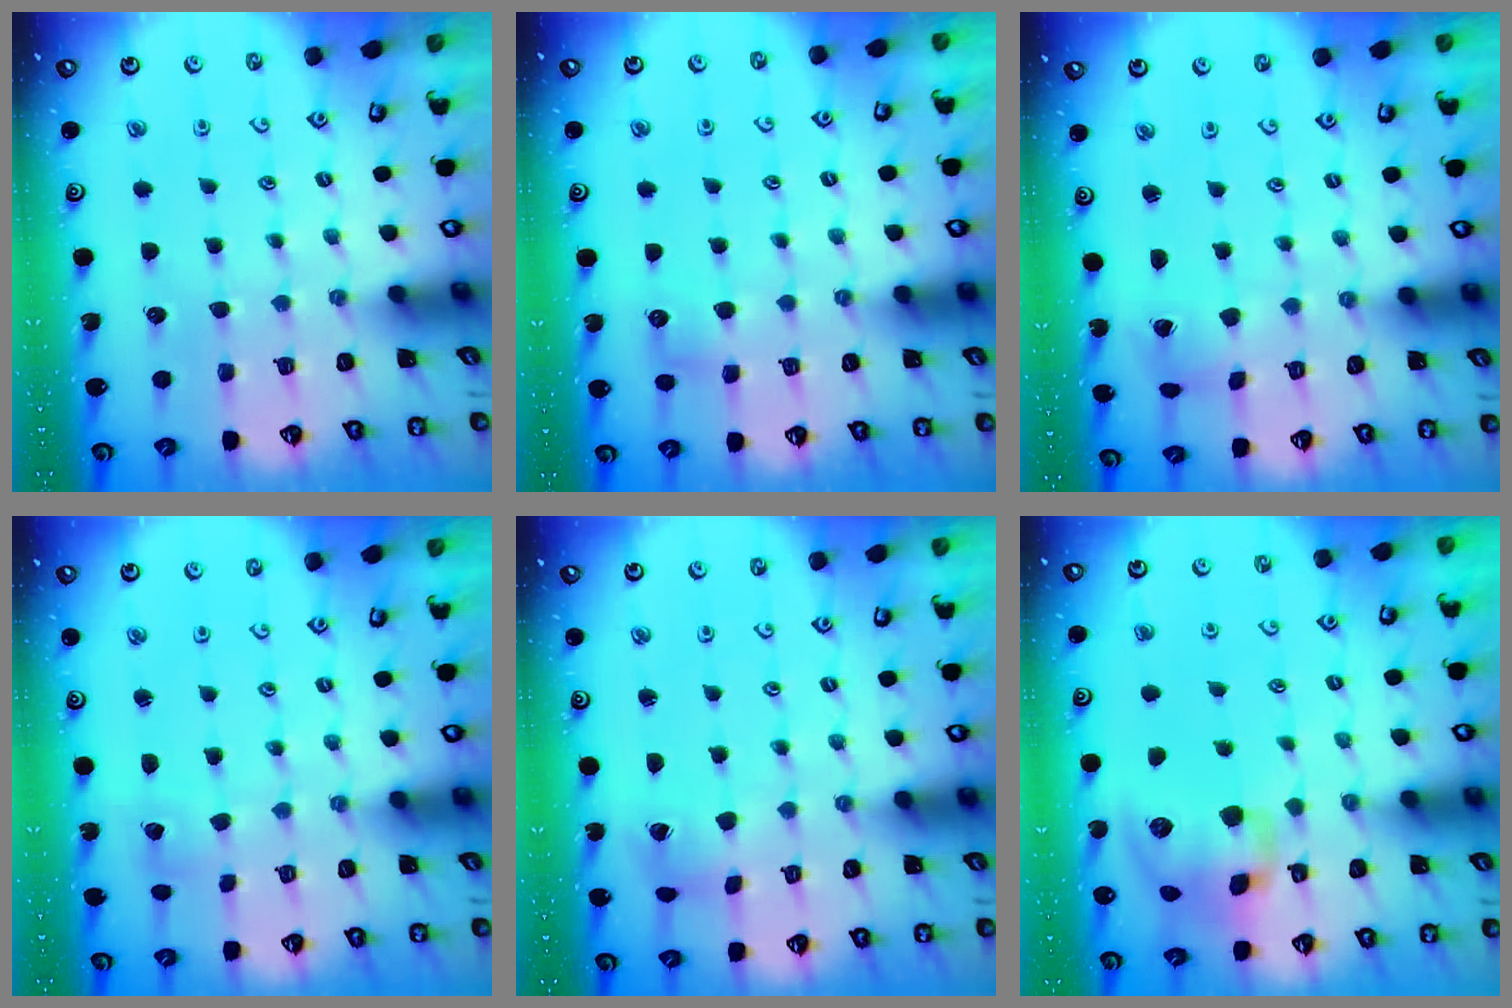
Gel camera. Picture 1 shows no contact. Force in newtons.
{"total": 5.7, "press": 5.7, "slide": 0.7}
{"total": 1.4, "press": 1.4, "slide": 0.2}
{"total": 1.6, "press": 1.6, "slide": 0.2}
{"total": 2.1, "press": 2.0, "slide": 0.3}
{"total": 14.4, "press": 14.2, "slide": 2.3}